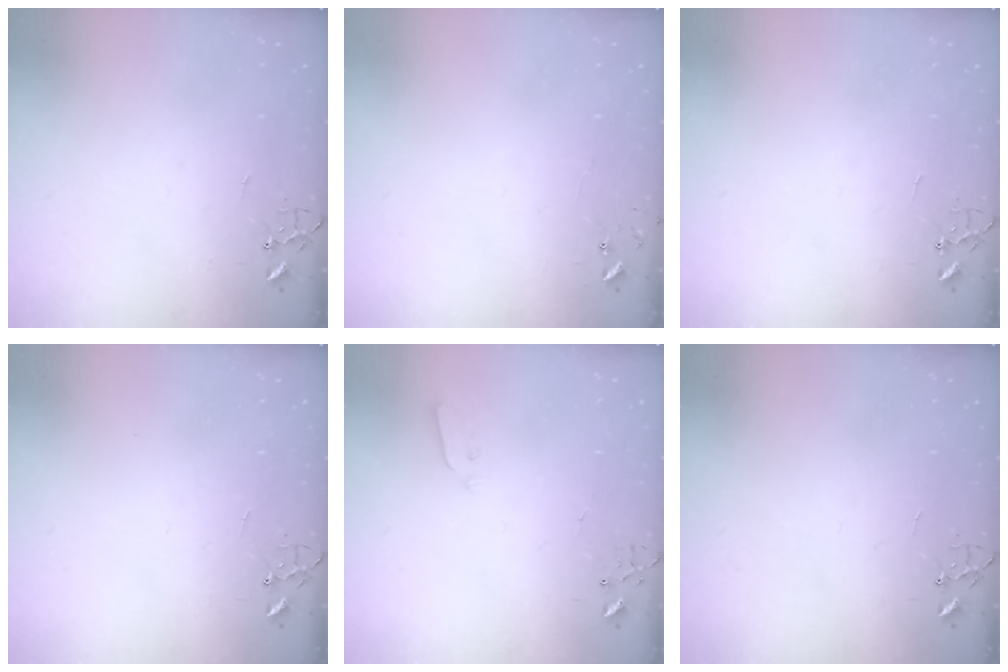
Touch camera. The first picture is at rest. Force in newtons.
{"total": 4.7, "press": 4.7, "slide": 0.5}
{"total": 0.0}
{"total": 0.0}
{"total": 3.0, "press": 3.0, "slide": 0.3}
{"total": 0.0}